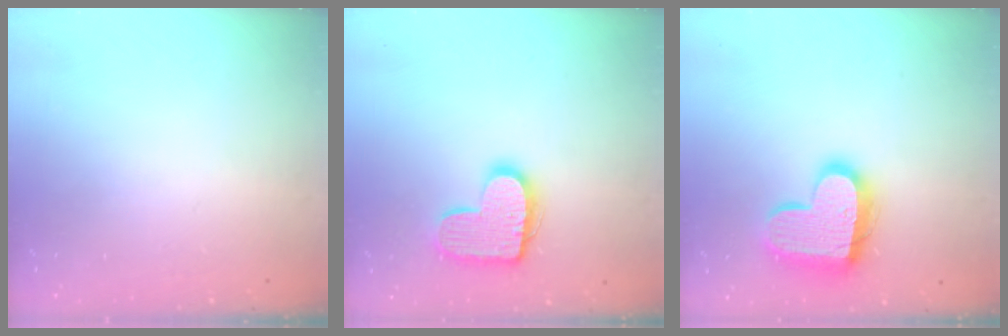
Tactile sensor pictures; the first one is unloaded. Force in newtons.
{"total": 13.7, "press": 13.7, "slide": 0.6}
{"total": 17.6, "press": 17.5, "slide": 1.3}